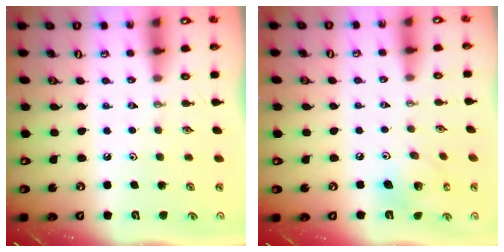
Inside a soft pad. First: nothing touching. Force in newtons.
{"total": 12.4, "press": 12.0, "slide": 3.1}